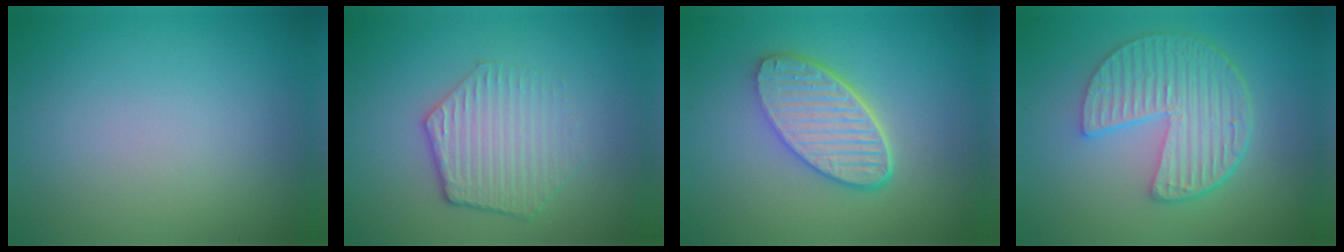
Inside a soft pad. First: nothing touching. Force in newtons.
{"total": 3.6, "press": 3.0, "slide": 2.0}
{"total": 5.8, "press": 4.5, "slide": 3.6}
{"total": 6.7, "press": 4.8, "slide": 4.6}